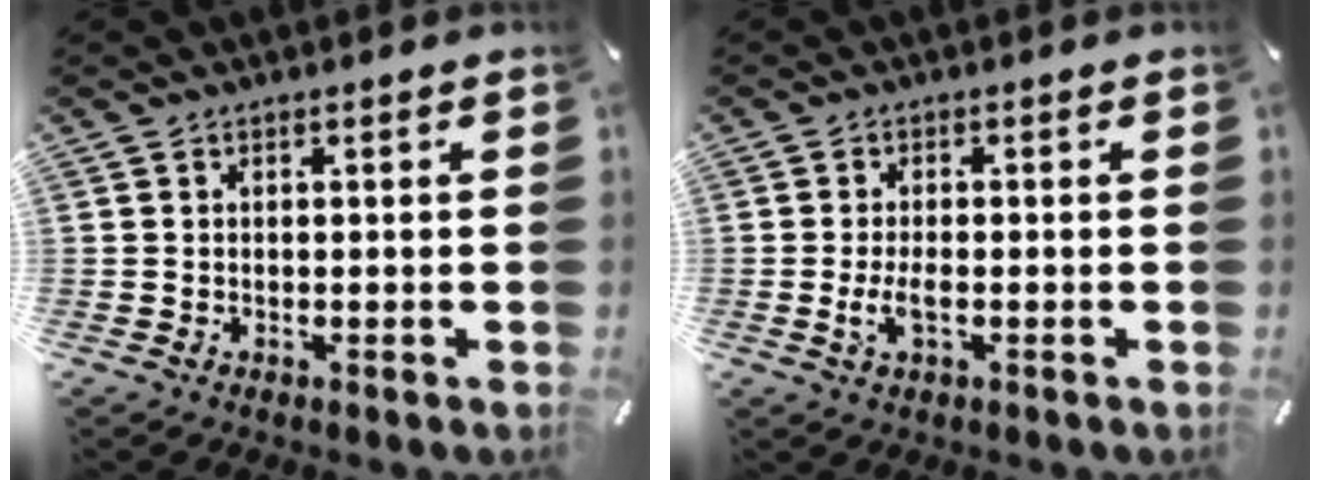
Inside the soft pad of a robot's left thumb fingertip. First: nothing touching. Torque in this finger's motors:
{"motor_torque": [0.45, 1.12, 0.37, -0.04, 0.00]}